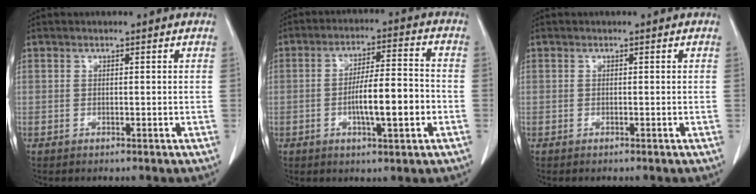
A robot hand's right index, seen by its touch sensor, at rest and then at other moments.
{"total": 9.0, "force": [-2.2, 1.4, 8.6], "torque": [-0.147, 0.011, -0.034]}
{"total": 0.0}